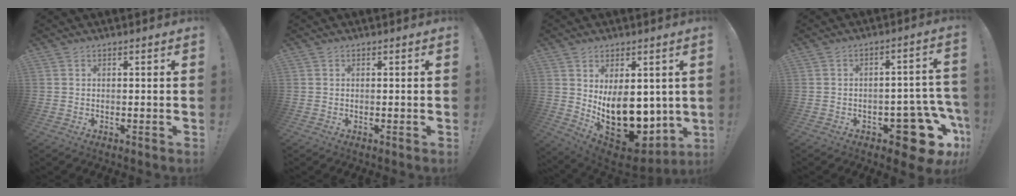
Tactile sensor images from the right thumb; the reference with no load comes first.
{"total": 0.0}
{"total": 16.5, "force": [-0.7, 10.8, 12.5], "torque": [-0.178, -0.019, 0.009]}
{"total": 16.3, "force": [-7.7, 7.9, 12.1], "torque": [-0.108, 0.052, -0.111]}